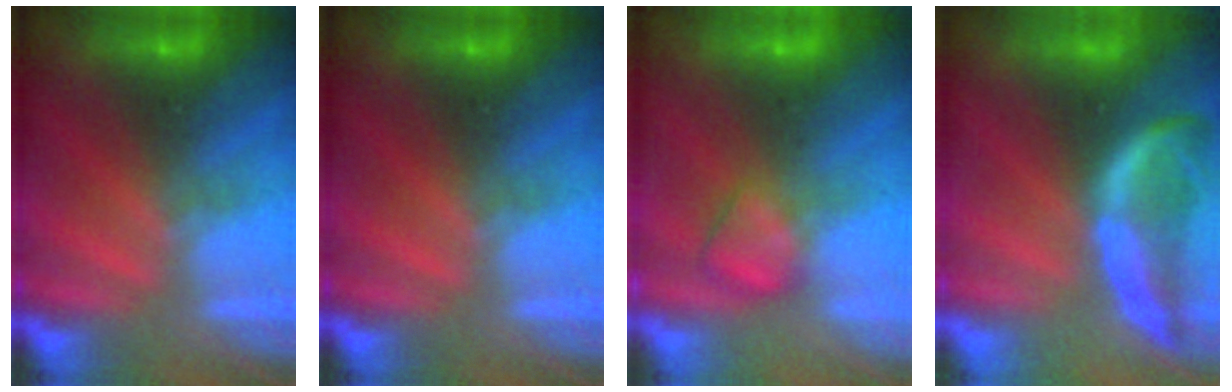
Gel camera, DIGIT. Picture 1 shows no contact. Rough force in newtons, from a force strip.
{"total": 0.0}
{"total": 4.4}
{"total": 1.9}